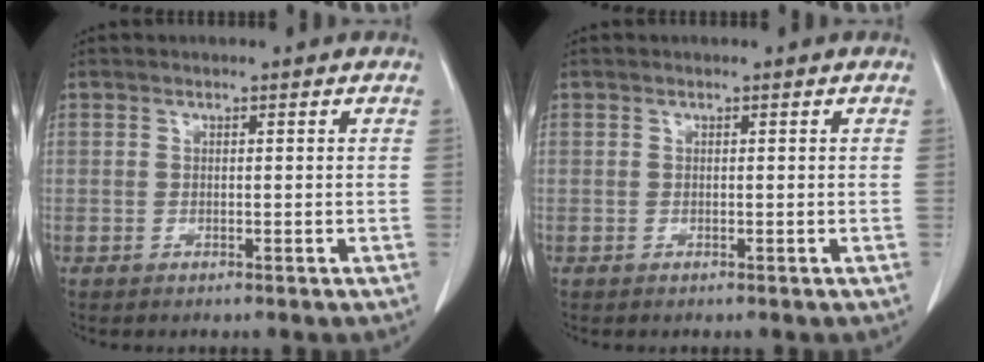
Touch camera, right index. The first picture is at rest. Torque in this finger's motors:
{"motor_torque": [0.00, 0.00, 0.00, 0.00]}